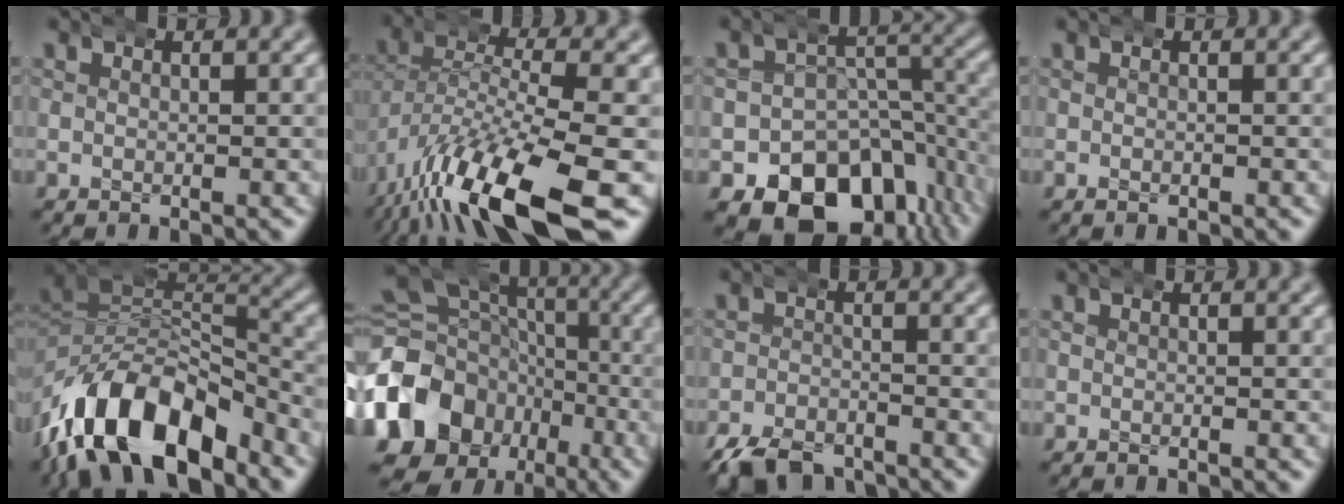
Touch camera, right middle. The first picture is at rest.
{"total": 9.5, "force": [-3.8, 4.3, 7.6], "torque": [-0.160, -0.023, -0.051]}
{"total": 14.7, "force": [-7.2, 10.8, 7.0], "torque": [-0.117, -0.049, -0.104]}
{"total": 0.5, "force": [-0.3, 0.3, 0.3], "torque": [-0.007, 0.001, -0.006]}
{"total": 12.7, "force": [-5.9, 8.1, 7.8], "torque": [-0.143, -0.035, -0.084]}
{"total": 17.2, "force": [-5.4, 14.7, 7.2], "torque": [-0.139, -0.056, -0.079]}
{"total": 4.8, "force": [-4.3, 1.8, 1.2], "torque": [-0.015, -0.011, -0.071]}
{"total": 0.0}